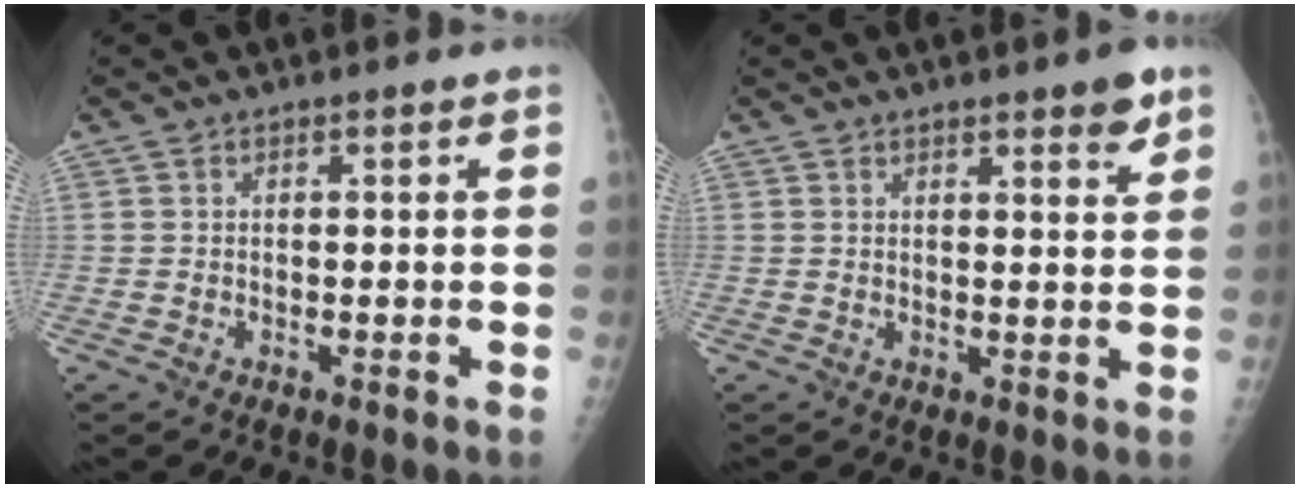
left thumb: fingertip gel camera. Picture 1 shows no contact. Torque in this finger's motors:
{"motor_torque": [0.08, 0.17, 0.14, 0.00, 0.04]}